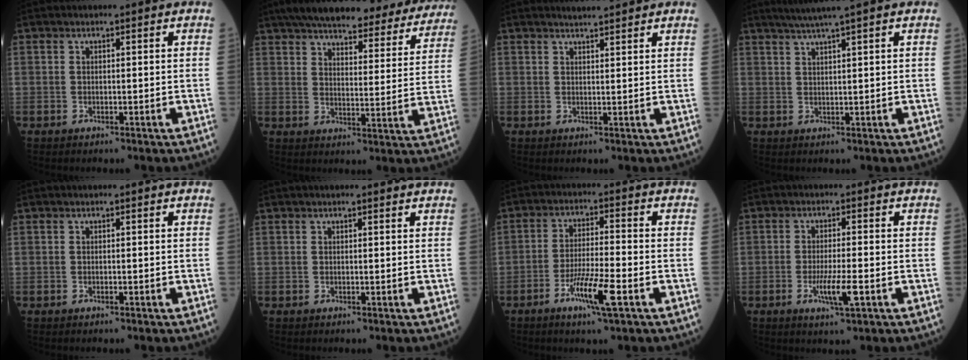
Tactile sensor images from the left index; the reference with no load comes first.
{"total": 29.0, "force": [25.4, 7.0, 11.9], "torque": [-0.178, -0.020, 0.306]}
{"total": 3.2, "force": [3.0, 0.2, 1.2], "torque": [-0.021, 0.010, 0.042]}
{"total": 4.6, "force": [3.5, -0.9, 2.8], "torque": [-0.049, 0.015, 0.063]}
{"total": 0.0}
{"total": 2.2, "force": [1.9, 0.5, 1.0], "torque": [-0.013, 0.020, 0.019]}
{"total": 7.3, "force": [-3.6, 0.1, 6.4], "torque": [-0.125, -0.012, -0.065]}
{"total": 4.8, "force": [-1.8, 0.3, 4.4], "torque": [-0.086, -0.010, -0.030]}